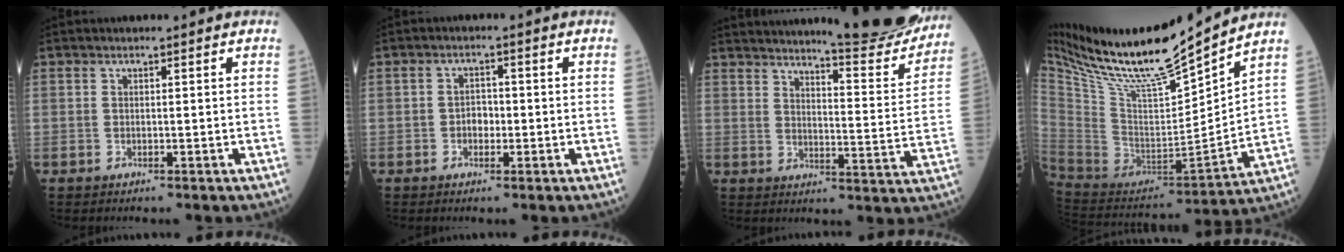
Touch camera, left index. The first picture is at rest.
{"total": 2.2, "force": [-0.6, 1.5, 1.5], "torque": [-0.022, 0.006, -0.011]}
{"total": 20.2, "force": [18.5, 0.9, 8.0], "torque": [-0.109, -0.075, 0.231]}
{"total": 21.5, "force": [18.0, 0.9, 11.6], "torque": [-0.211, -0.009, 0.329]}